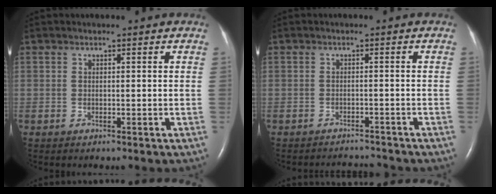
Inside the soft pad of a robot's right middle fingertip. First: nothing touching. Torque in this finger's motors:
{"motor_torque": [0.00, -0.02, -0.05, -0.01]}